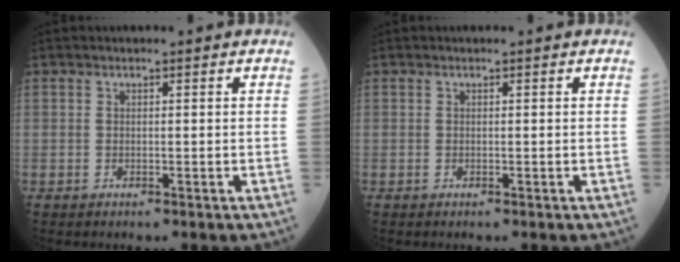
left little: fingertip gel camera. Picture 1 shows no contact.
{"total": 0.0}